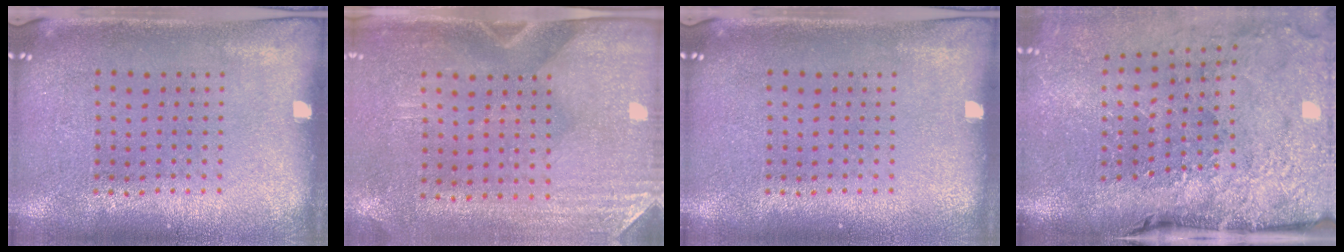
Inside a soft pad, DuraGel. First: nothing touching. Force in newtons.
{"total": 2.9, "press": 2.5, "slide": 1.5}
{"total": 0.0}
{"total": 4.7, "press": 3.6, "slide": 3.0}